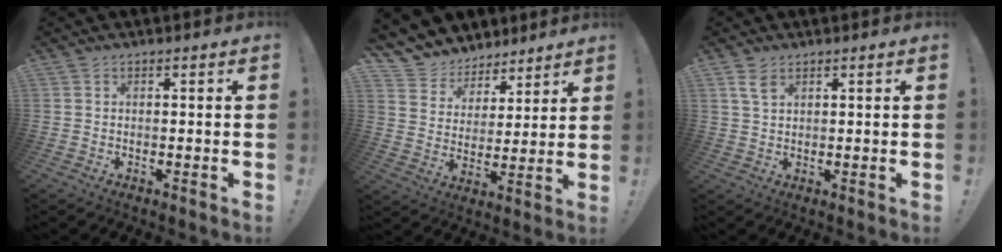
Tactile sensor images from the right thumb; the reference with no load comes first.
{"total": 9.2, "force": [6.8, 6.2, 1.0], "torque": [-0.028, -0.060, 0.134]}
{"total": 4.1, "force": [2.4, 2.0, 2.7], "torque": [-0.040, -0.011, 0.044]}